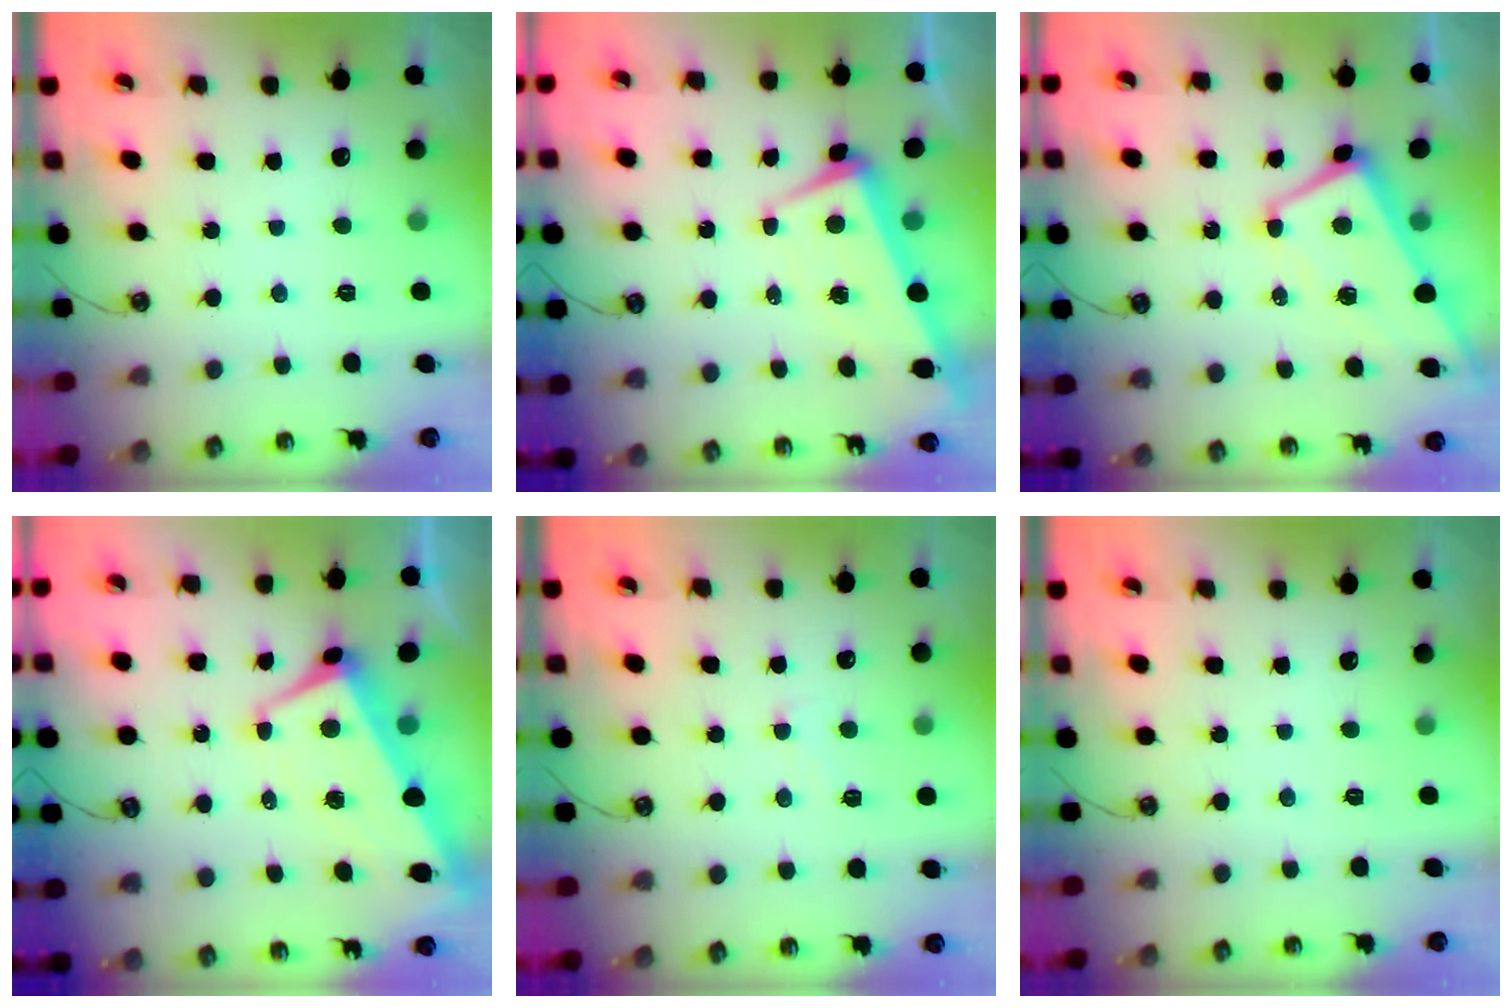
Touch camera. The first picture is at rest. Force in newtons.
{"total": 0.8, "press": 0.1, "slide": 0.8}
{"total": 2.6, "press": 2.5, "slide": 0.8}
{"total": 1.7, "press": 1.1, "slide": 1.3}
{"total": 1.5, "press": 1.4, "slide": 0.5}
{"total": 0.0}